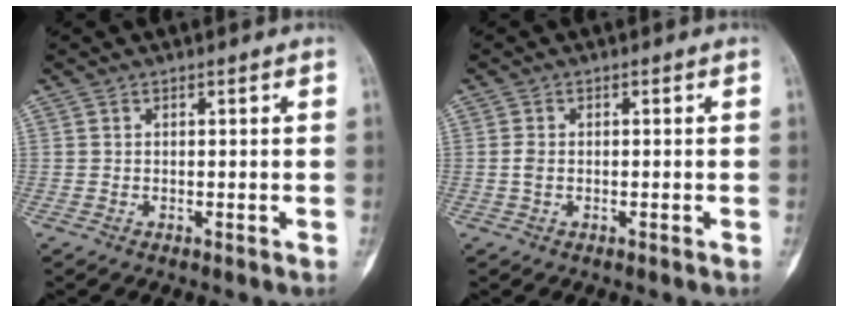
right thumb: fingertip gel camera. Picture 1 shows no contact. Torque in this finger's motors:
{"motor_torque": [0.29, 0.43, 0.54, 0.07, 0.04]}